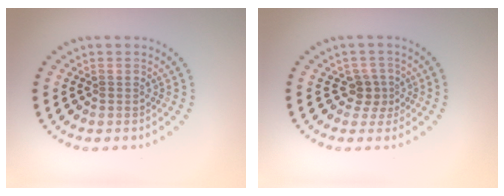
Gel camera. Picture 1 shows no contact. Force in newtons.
{"total": 2.0, "press": 1.4, "slide": 1.3}